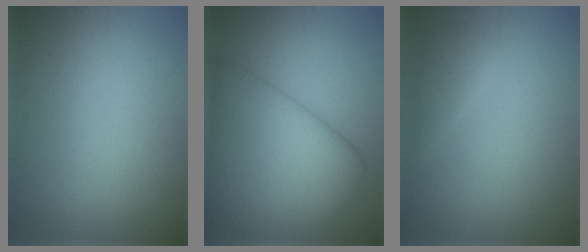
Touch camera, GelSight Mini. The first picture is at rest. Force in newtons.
{"total": 10.2, "press": 10.2, "slide": 0.4}
{"total": 1.4, "press": 1.4, "slide": 0.1}